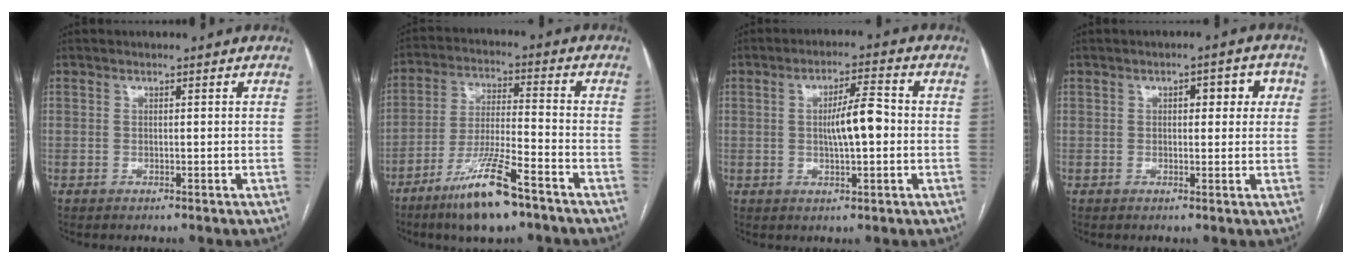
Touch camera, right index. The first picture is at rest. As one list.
[{"total": 12.2, "force": [-8.1, 1.4, 9.0], "torque": [-0.177, -0.024, -0.146]}, {"total": 6.5, "force": [-0.2, 1.1, 6.4], "torque": [-0.111, 0.009, -0.004]}, {"total": 4.4, "force": [1.3, 2.0, 3.7], "torque": [-0.042, 0.020, 0.013]}]